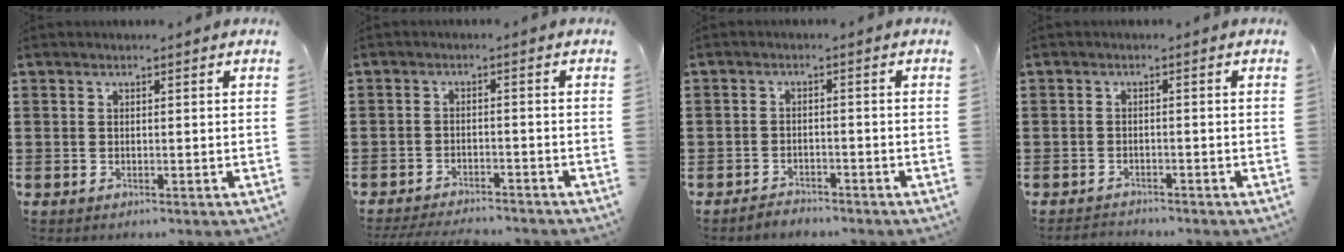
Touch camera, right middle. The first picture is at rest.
{"total": 3.5, "force": [-3.4, 0.3, 0.7], "torque": [-0.020, -0.002, -0.071]}
{"total": 2.2, "force": [-2.2, 0.4, -0.2], "torque": [-0.003, 0.002, -0.049]}
{"total": 1.7, "force": [-1.7, 0.2, -0.2], "torque": [-0.001, 0.001, -0.039]}